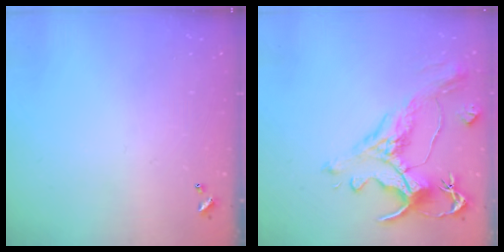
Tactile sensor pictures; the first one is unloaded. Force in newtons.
{"total": 1.6, "press": 0.8, "slide": 1.4}